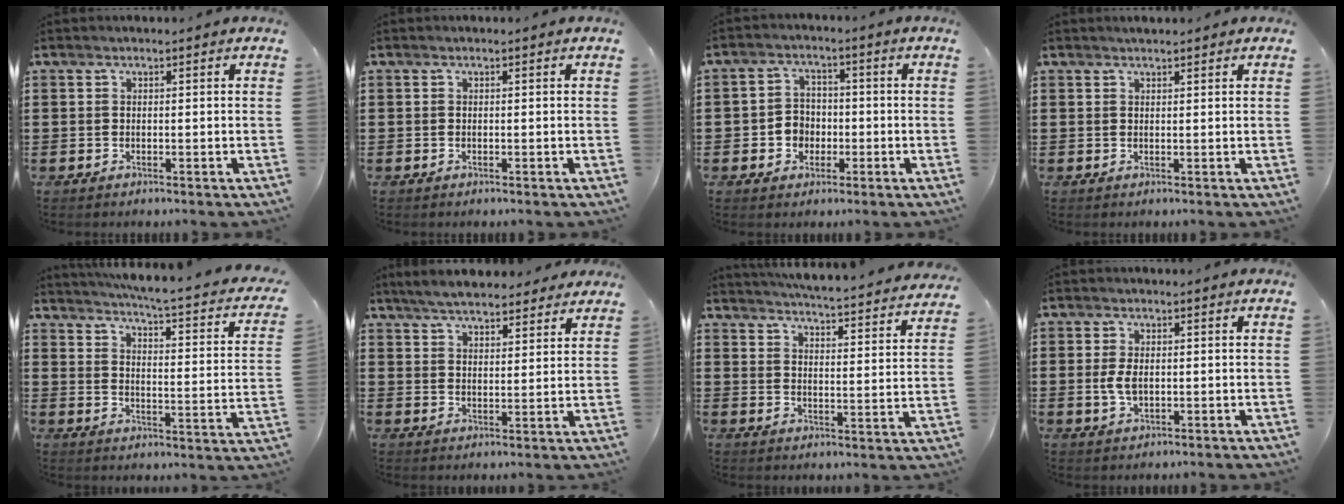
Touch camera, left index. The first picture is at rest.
{"total": 0.0}
{"total": 3.9, "force": [-1.2, 3.5, 1.4], "torque": [-0.037, 0.007, -0.026]}
{"total": 0.9, "force": [0.9, 0.2, 0.2], "torque": [-0.005, 0.001, 0.017]}
{"total": 4.2, "force": [3.4, -0.7, 2.4], "torque": [-0.068, -0.039, 0.047]}
{"total": 5.1, "force": [4.8, 1.0, 1.3], "torque": [-0.044, -0.010, 0.088]}
{"total": 4.1, "force": [4.0, -0.6, 0.9], "torque": [-0.034, -0.044, 0.060]}
{"total": 3.4, "force": [0.0, 1.9, 2.8], "torque": [-0.072, 0.000, -0.005]}